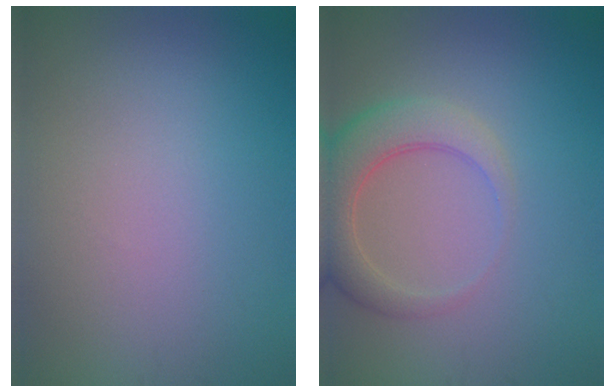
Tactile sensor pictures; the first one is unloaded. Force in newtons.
{"total": 4.6, "press": 4.6, "slide": 0.4}